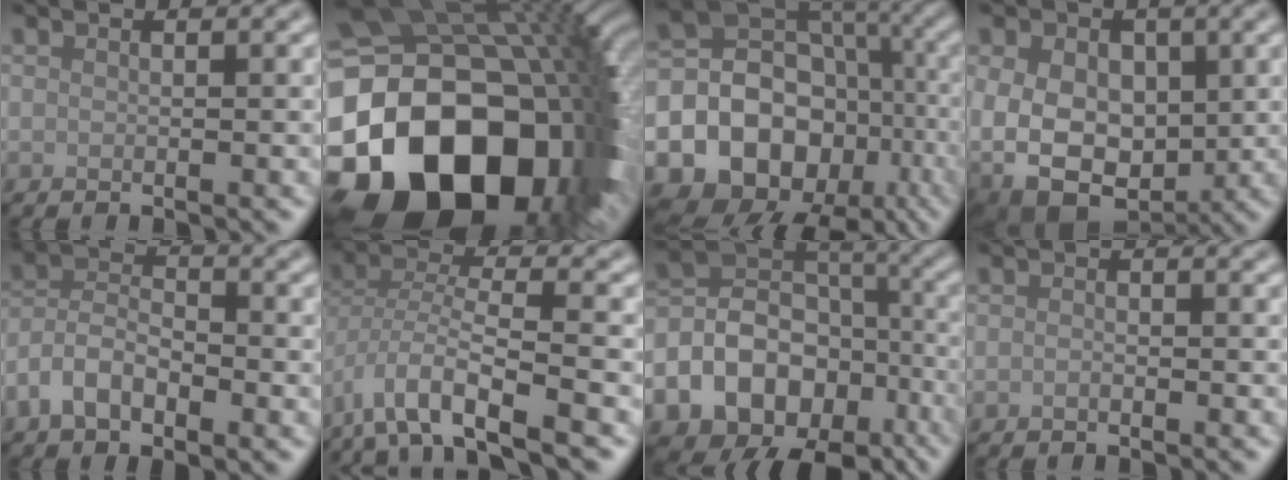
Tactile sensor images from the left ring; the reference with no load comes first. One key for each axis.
{"total": 22.1, "fx": -7.6, "fy": 15.5, "fz": 13.7, "tx": -0.251, "ty": -0.031, "tz": -0.111}
{"total": 20.9, "fx": -6.5, "fy": 17.7, "fz": 9.0, "tx": -0.165, "ty": 0.001, "tz": -0.110}
{"total": 15.1, "fx": -0.8, "fy": 11.6, "fz": 9.6, "tx": -0.158, "ty": -0.005, "tz": -0.036}
{"total": 4.8, "fx": -2.5, "fy": 2.5, "fz": 3.3, "tx": -0.060, "ty": 0.005, "tz": -0.054}
{"total": 7.3, "fx": -4.3, "fy": 2.5, "fz": 5.4, "tx": -0.097, "ty": -0.001, "tz": -0.088}
{"total": 15.3, "fx": -7.1, "fy": 11.9, "fz": 6.6, "tx": -0.145, "ty": -0.029, "tz": -0.118}
{"total": 0.5, "fx": -0.2, "fy": 0.3, "fz": 0.4, "tx": -0.007, "ty": -0.001, "tz": -0.005}